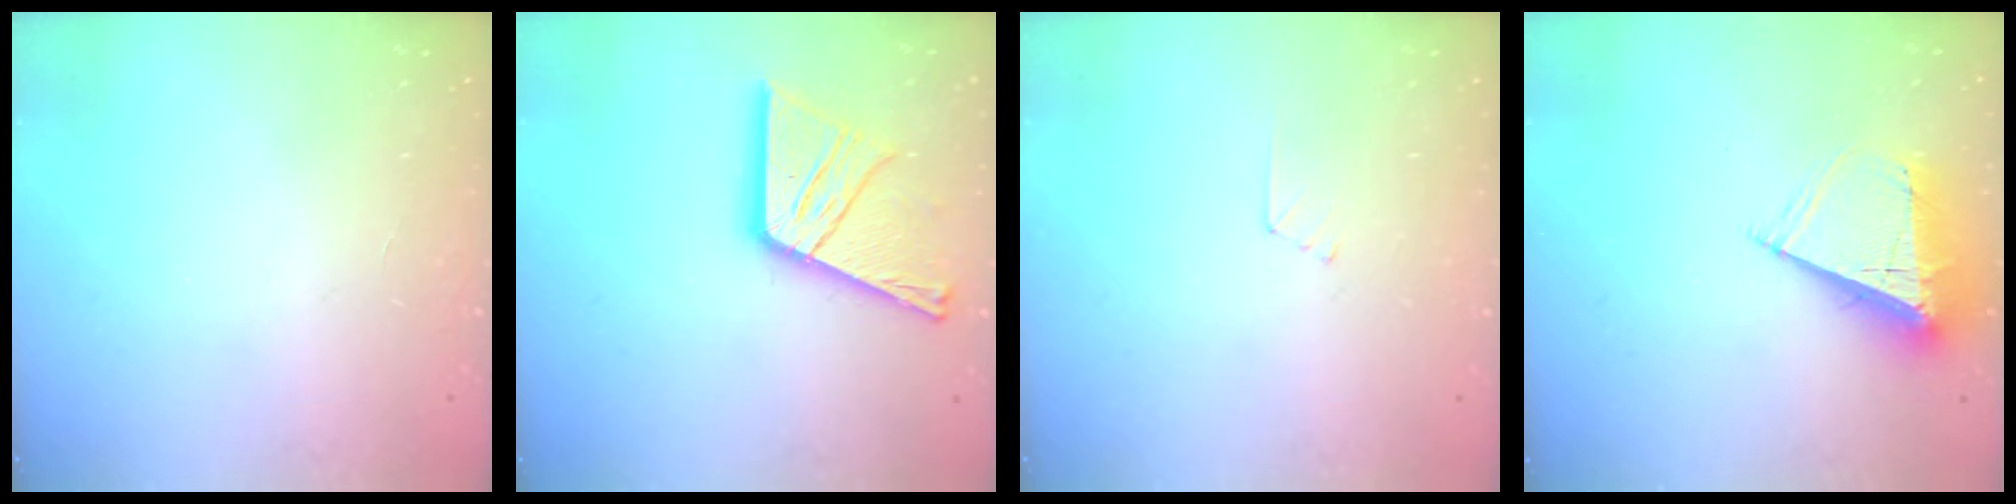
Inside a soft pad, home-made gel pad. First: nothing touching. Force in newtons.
{"total": 18.5, "press": 18.4, "slide": 1.7}
{"total": 4.9, "press": 4.9, "slide": 0.5}
{"total": 11.1, "press": 11.1, "slide": 0.8}